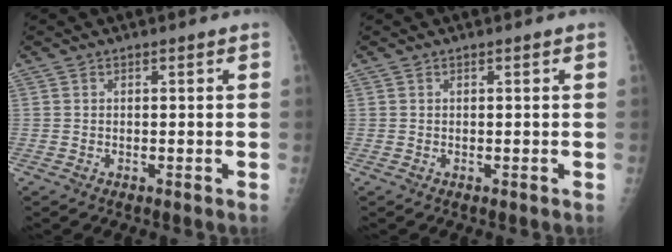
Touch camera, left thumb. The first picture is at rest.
{"total": 0.0}